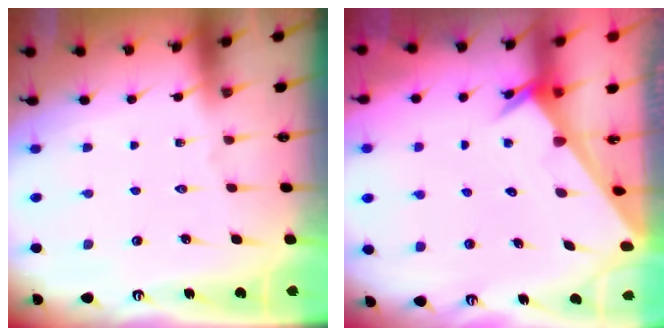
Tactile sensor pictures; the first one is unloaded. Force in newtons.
{"total": 3.3, "press": 3.3, "slide": 0.3}